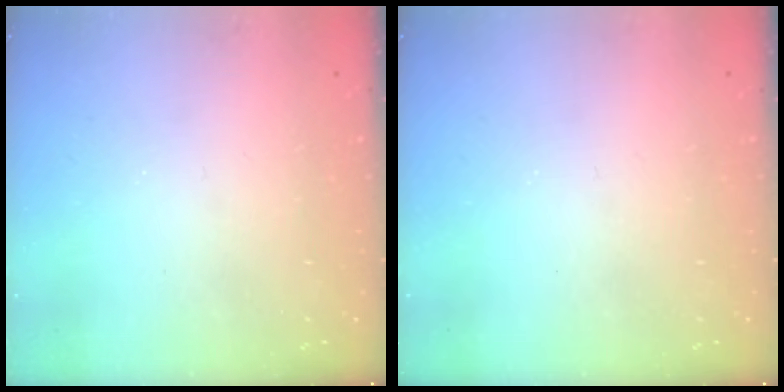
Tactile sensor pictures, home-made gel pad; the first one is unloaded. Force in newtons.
{"total": 0.0}